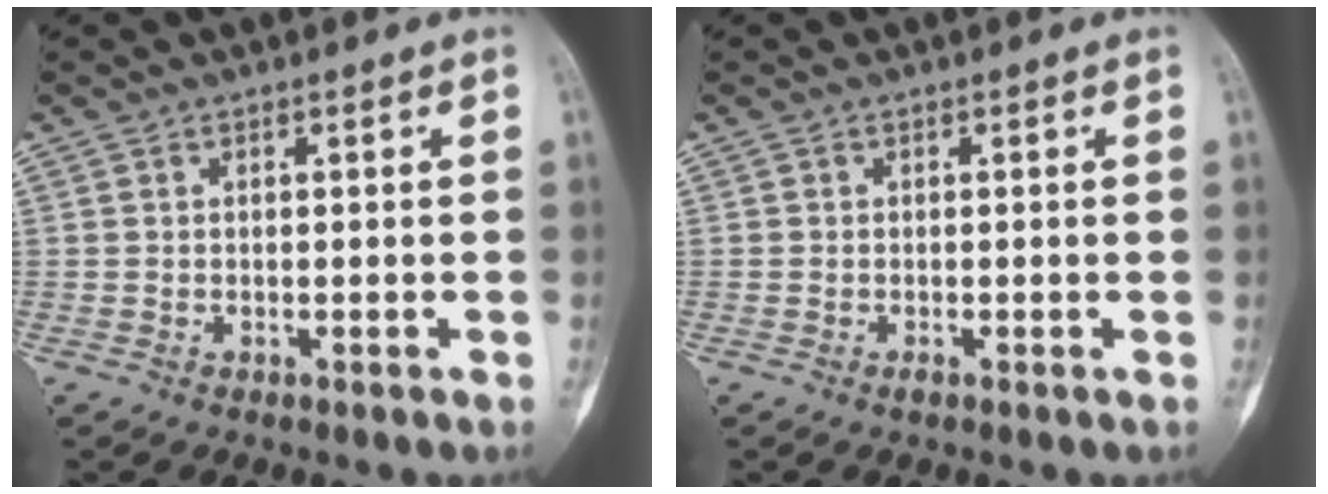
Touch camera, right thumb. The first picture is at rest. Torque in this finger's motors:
{"motor_torque": [0.20, 0.25, 0.03, 0.04, -0.03]}